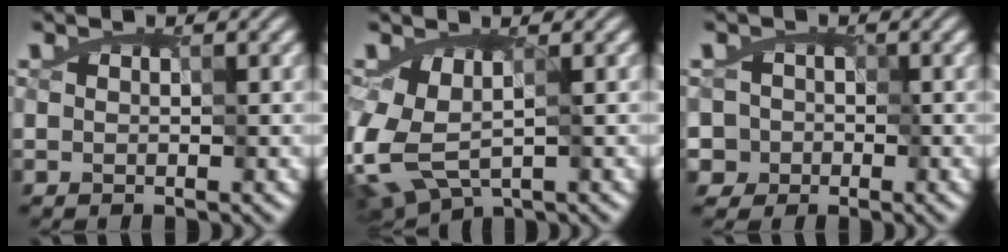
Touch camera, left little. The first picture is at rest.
{"total": 5.0, "force": [-0.8, 2.9, 4.1], "torque": [-0.073, -0.004, -0.011]}
{"total": 3.4, "force": [-0.8, 3.1, 1.0], "torque": [-0.001, 0.020, -0.035]}